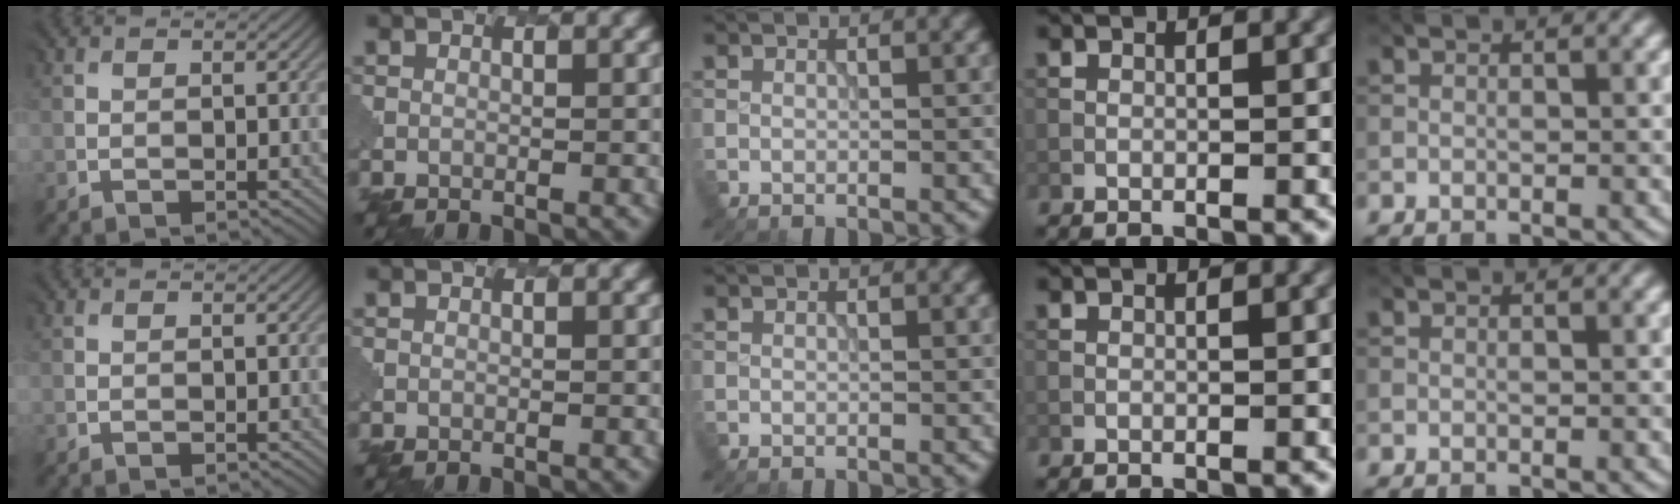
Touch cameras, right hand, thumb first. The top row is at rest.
{}